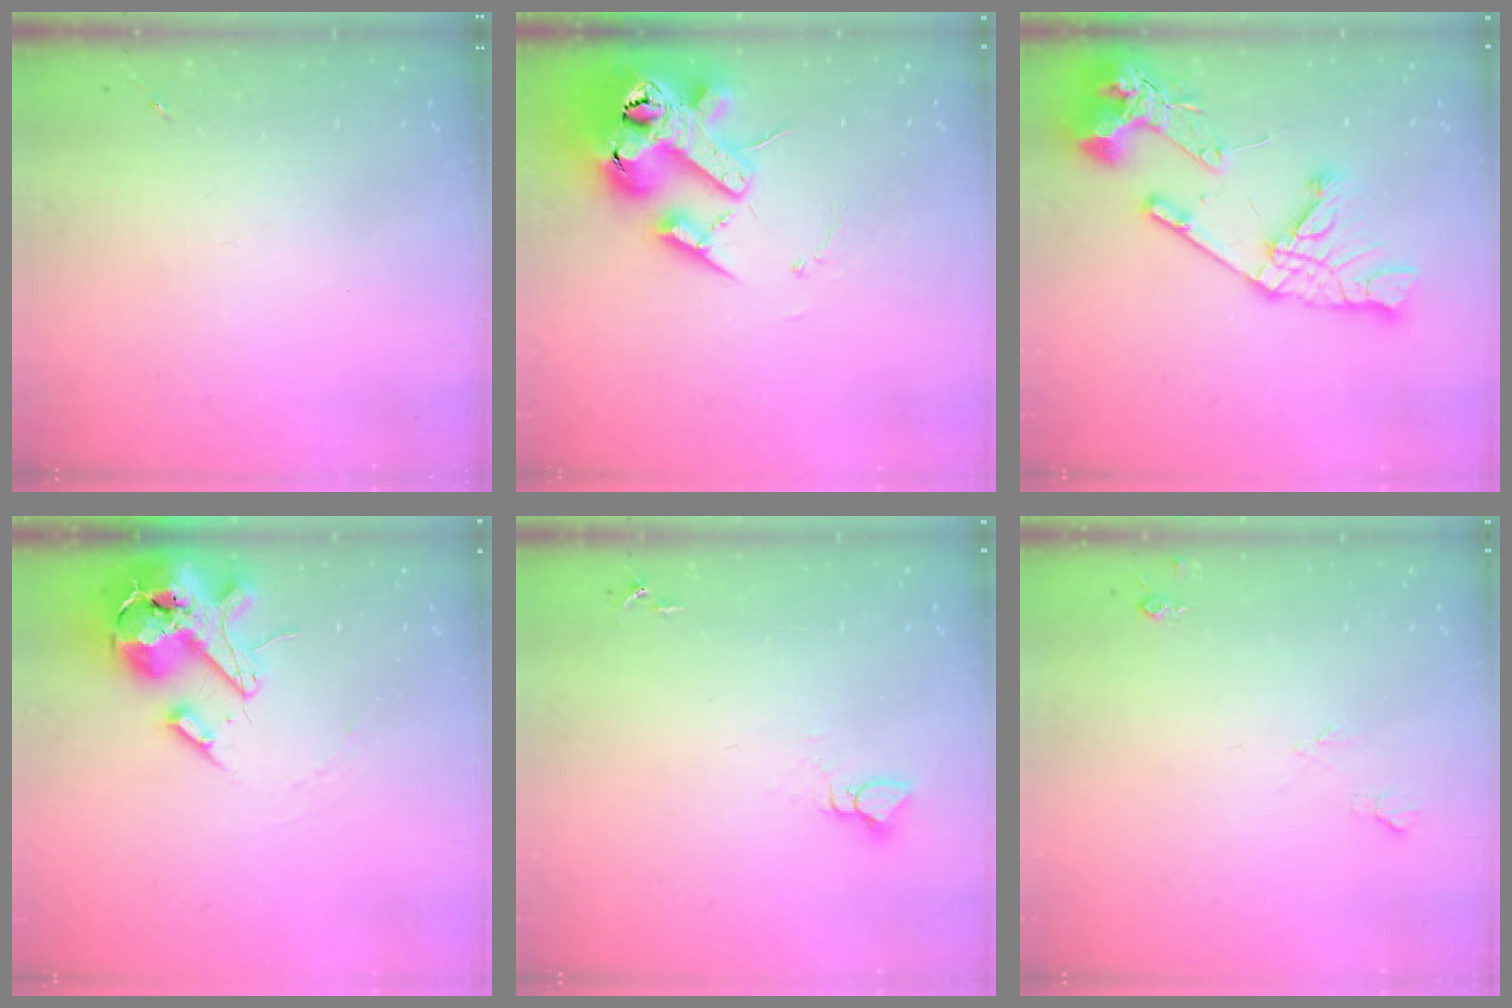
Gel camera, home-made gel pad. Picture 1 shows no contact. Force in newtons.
{"total": 18.8, "press": 18.6, "slide": 2.9}
{"total": 20.6, "press": 20.5, "slide": 2.4}
{"total": 16.2, "press": 16.0, "slide": 2.7}
{"total": 3.9, "press": 3.8, "slide": 0.3}
{"total": 5.1, "press": 5.1, "slide": 0.8}